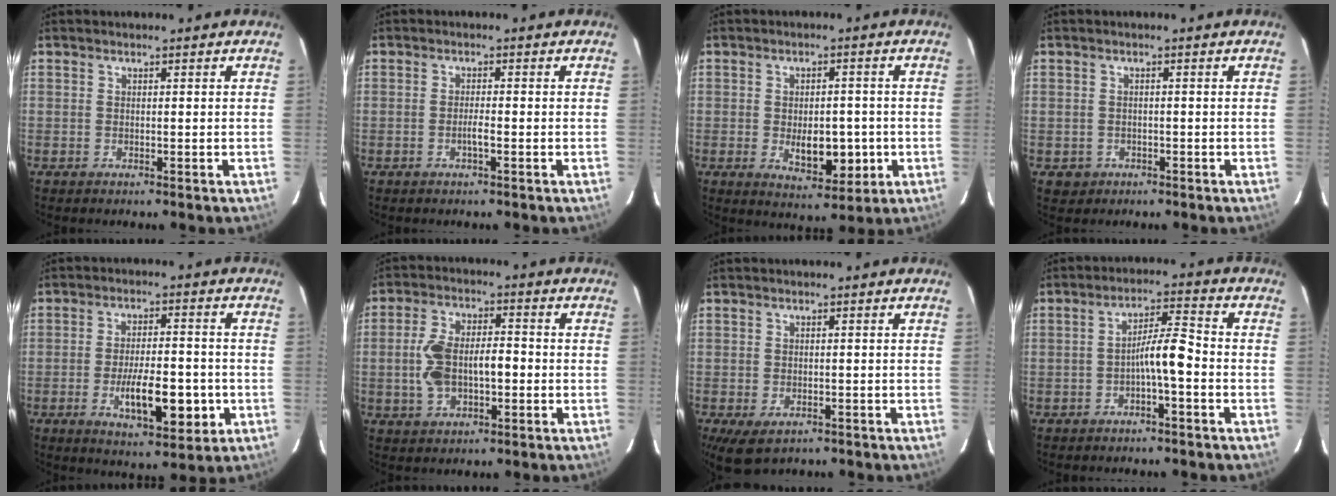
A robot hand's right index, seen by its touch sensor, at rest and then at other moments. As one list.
[{"total": 1.6, "force": [-0.7, 0.0, 1.5], "torque": [-0.030, 0.001, -0.012]}, {"total": 7.6, "force": [-1.6, 3.8, 6.4], "torque": [-0.095, -0.004, -0.011]}, {"total": 2.1, "force": [-0.8, 2.0, 0.0], "torque": [-0.001, 0.007, -0.008]}, {"total": 10.9, "force": [-3.1, 3.4, 9.9], "torque": [-0.161, -0.004, -0.043]}, {"total": 9.0, "force": [-1.1, 4.2, 7.9], "torque": [-0.163, 0.024, -0.014]}, {"total": 6.3, "force": [-3.8, 3.7, 3.4], "torque": [-0.072, -0.013, -0.054]}, {"total": 5.6, "force": [-1.7, 0.5, 5.3], "torque": [-0.090, 0.018, -0.028]}]